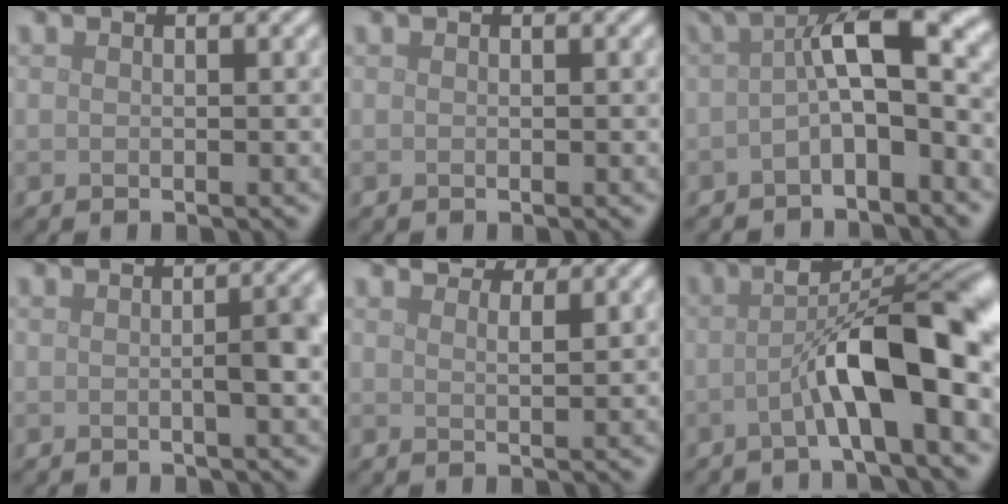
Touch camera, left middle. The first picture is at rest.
{"total": 0.0}
{"total": 6.6, "force": [-0.7, 2.3, 6.1], "torque": [-0.092, 0.014, -0.023]}
{"total": 3.5, "force": [-0.1, 0.7, 3.4], "torque": [-0.043, 0.008, -0.003]}
{"total": 3.2, "force": [3.0, 0.6, 1.1], "torque": [-0.010, 0.001, 0.034]}
{"total": 8.8, "force": [-2.0, 2.1, 8.4], "torque": [-0.128, 0.015, -0.036]}